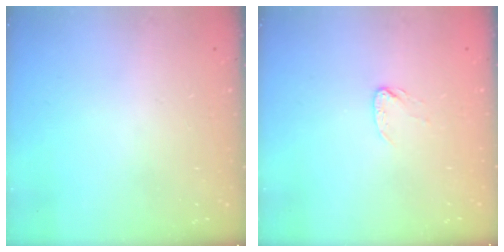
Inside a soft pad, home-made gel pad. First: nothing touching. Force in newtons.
{"total": 3.4, "press": 3.4, "slide": 0.3}